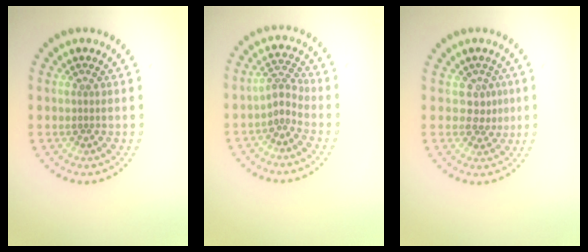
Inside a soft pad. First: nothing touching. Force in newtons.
{"total": 2.2, "press": 1.5, "slide": 1.6}
{"total": 1.9, "press": 1.4, "slide": 1.3}